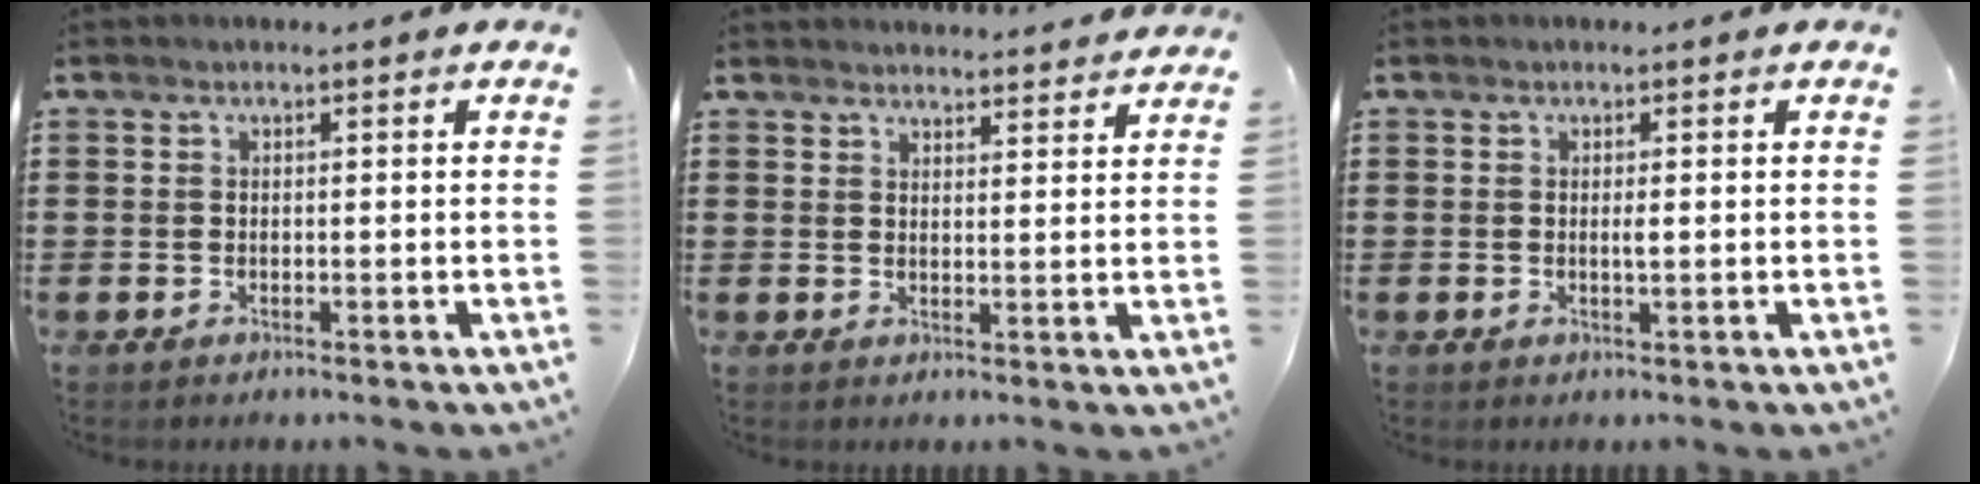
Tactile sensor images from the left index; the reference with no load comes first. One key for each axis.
{"total": 2.9, "fx": 2.9, "fy": -0.1, "fz": 0.0, "tx": 0.000, "ty": -0.016, "tz": 0.053}
{"total": 1.0, "fx": 0.0, "fy": 0.1, "fz": 1.0, "tx": -0.020, "ty": -0.003, "tz": 0.000}